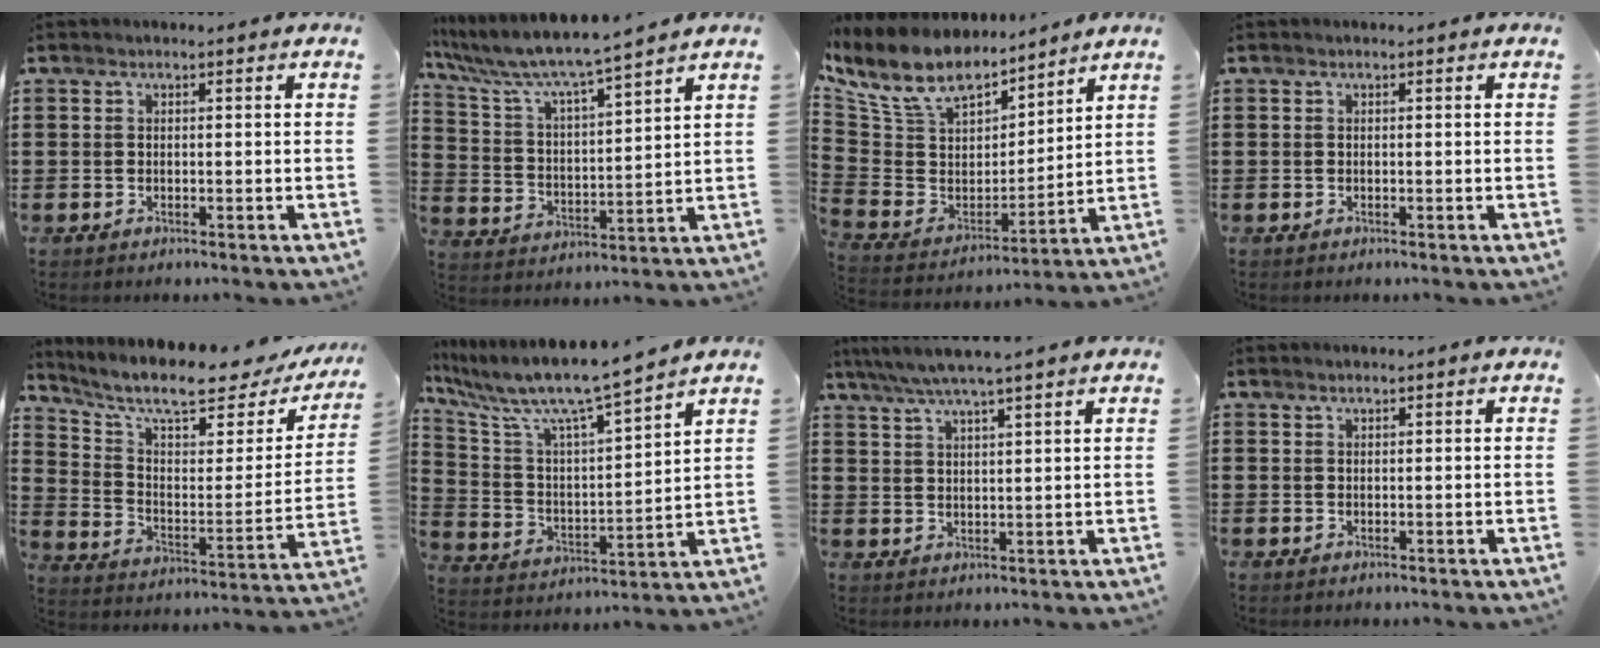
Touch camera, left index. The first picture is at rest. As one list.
[{"total": 6.6, "force": [5.9, 0.2, 2.9], "torque": [-0.084, -0.038, 0.095]}, {"total": 11.3, "force": [9.3, 4.6, 4.4], "torque": [-0.140, -0.057, 0.168]}, {"total": 0.0}, {"total": 8.9, "force": [7.1, 1.6, 5.1], "torque": [-0.115, -0.051, 0.115]}, {"total": 8.5, "force": [7.3, 0.2, 4.4], "torque": [-0.119, -0.058, 0.114]}, {"total": 4.6, "force": [3.9, -0.3, 2.4], "torque": [-0.056, -0.015, 0.069]}, {"total": 0.7, "force": [0.7, 0.1, 0.1], "torque": [-0.003, 0.000, 0.014]}]